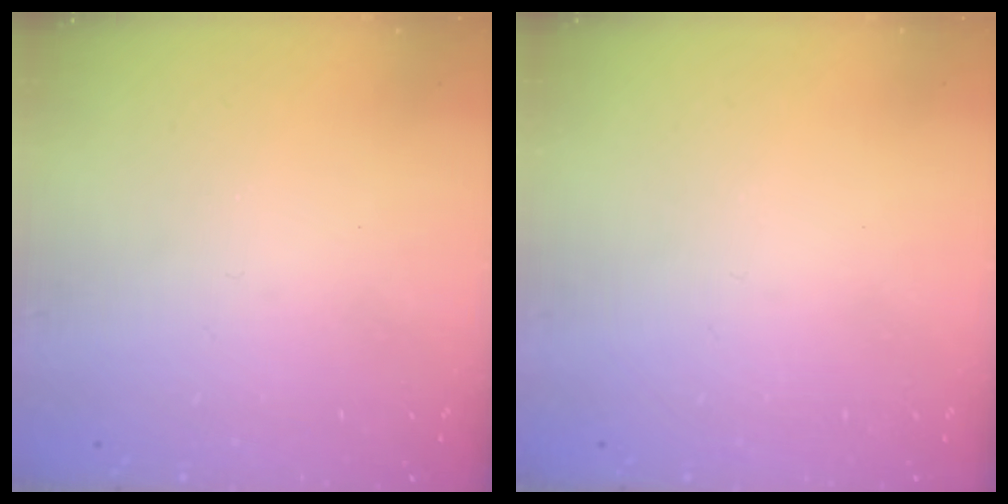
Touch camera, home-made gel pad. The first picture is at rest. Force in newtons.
{"total": 0.0}